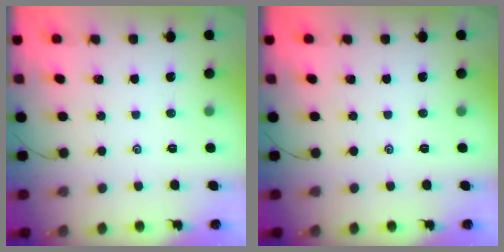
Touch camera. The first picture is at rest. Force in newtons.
{"total": 0.0}